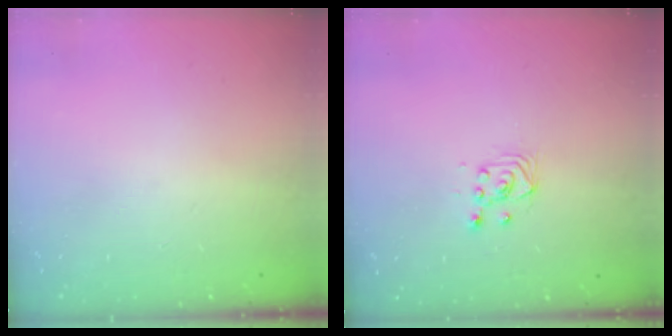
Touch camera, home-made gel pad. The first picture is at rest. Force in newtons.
{"total": 2.9, "press": 2.6, "slide": 1.3}